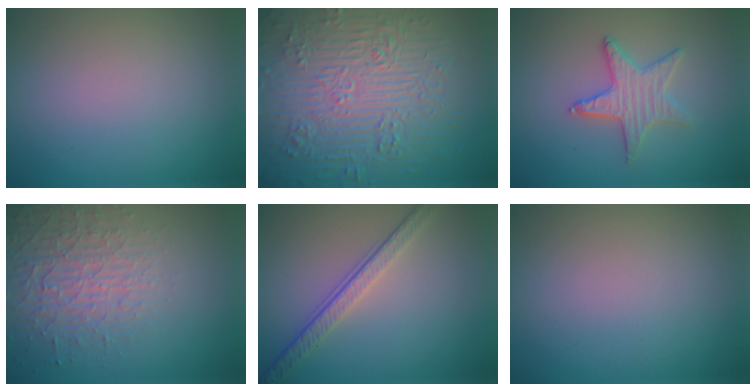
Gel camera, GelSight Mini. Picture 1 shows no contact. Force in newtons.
{"total": 11.7, "press": 7.7, "slide": 8.8}
{"total": 2.4, "press": 2.4, "slide": 0.2}
{"total": 4.1, "press": 3.9, "slide": 1.4}
{"total": 3.8, "press": 2.8, "slide": 2.6}
{"total": 0.0}